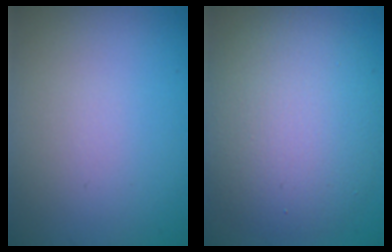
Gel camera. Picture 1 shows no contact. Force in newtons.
{"total": 8.0, "press": 8.0, "slide": 0.2}